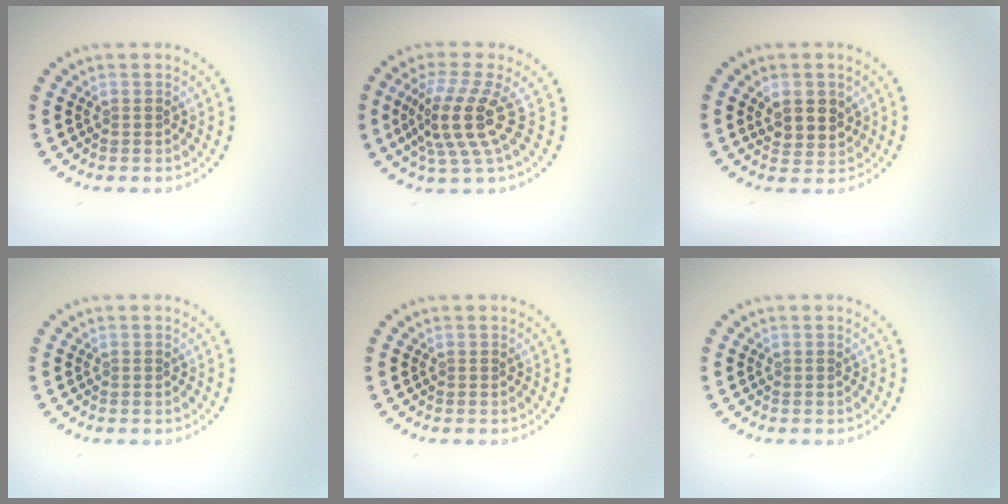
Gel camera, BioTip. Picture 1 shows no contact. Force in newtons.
{"total": 4.7, "press": 3.4, "slide": 3.2}
{"total": 2.7, "press": 2.5, "slide": 1.0}
{"total": 0.0}
{"total": 0.0}
{"total": 0.0}